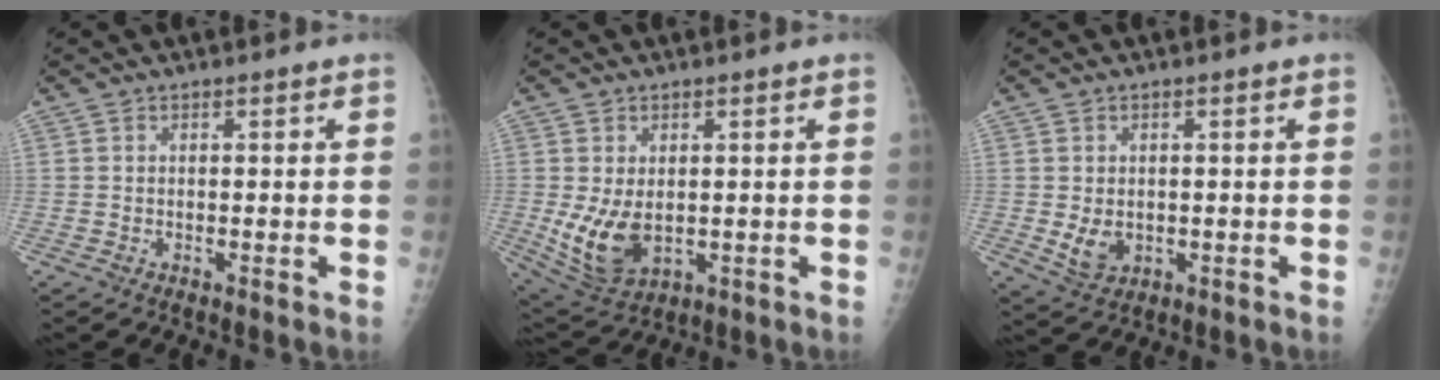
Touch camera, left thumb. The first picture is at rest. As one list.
[{"total": 9.1, "force": [-0.5, 5.8, 6.9], "torque": [-0.124, -0.016, 0.010]}, {"total": 4.4, "force": [-0.3, 3.3, 2.9], "torque": [-0.039, -0.007, 0.006]}]